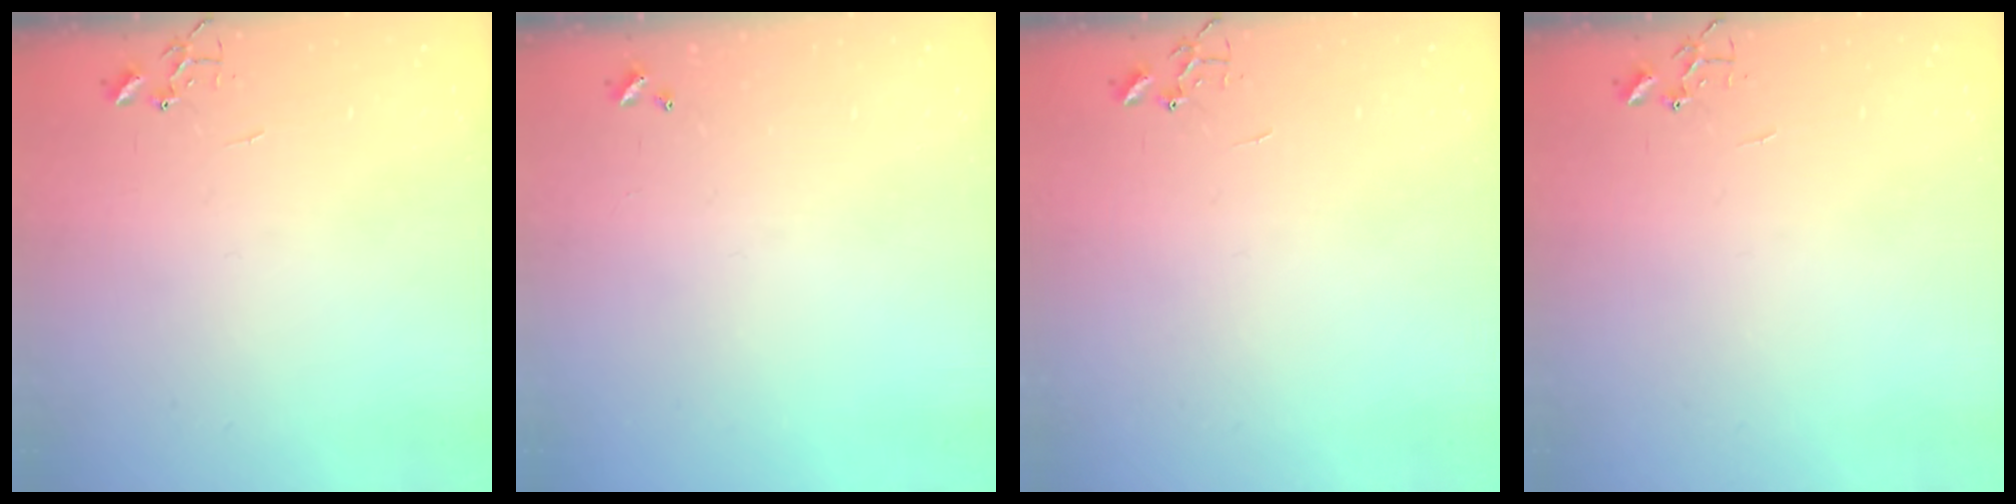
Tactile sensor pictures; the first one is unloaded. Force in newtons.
{"total": 0.0}
{"total": 0.0}
{"total": 0.0}